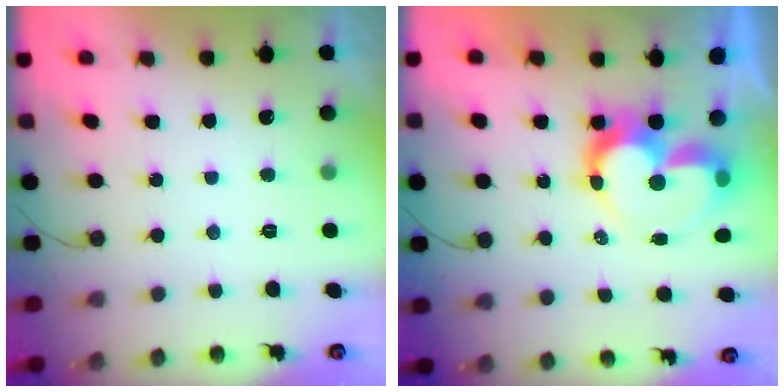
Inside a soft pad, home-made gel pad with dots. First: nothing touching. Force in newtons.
{"total": 11.8, "press": 11.8, "slide": 1.2}